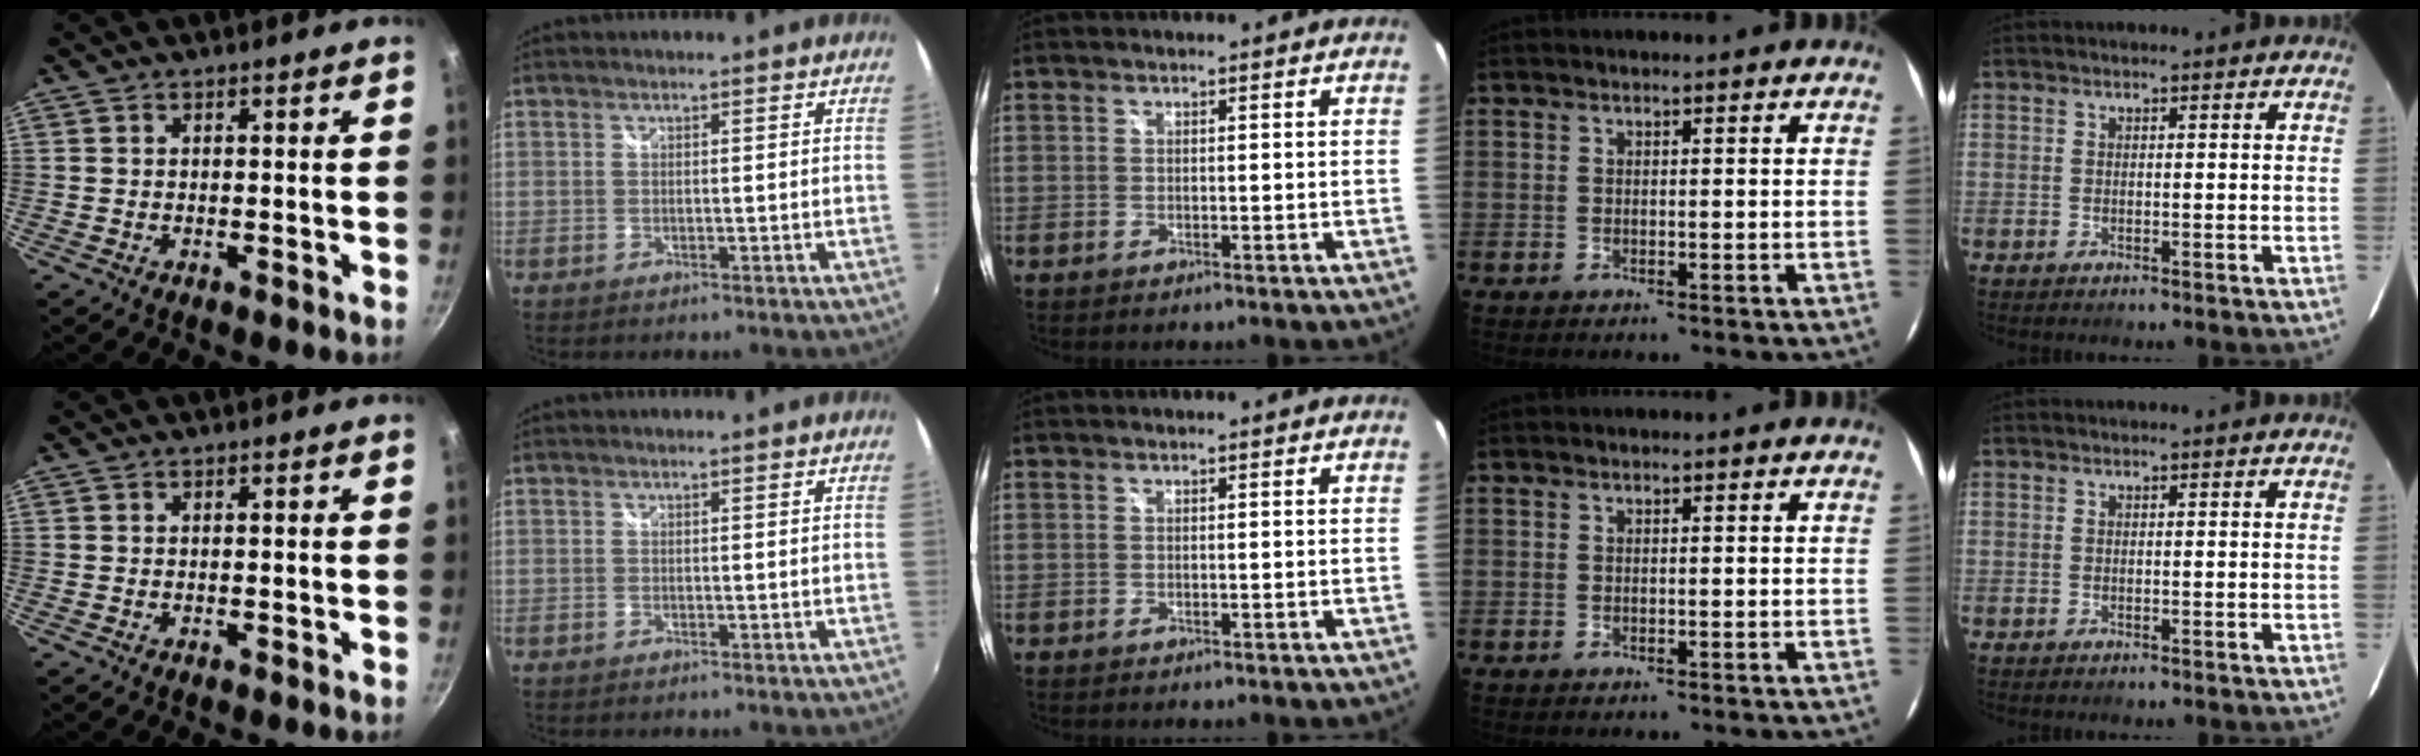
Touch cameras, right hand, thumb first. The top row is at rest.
{}